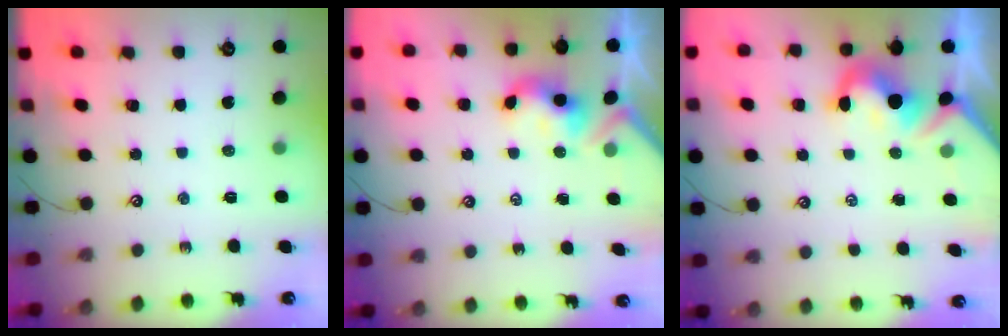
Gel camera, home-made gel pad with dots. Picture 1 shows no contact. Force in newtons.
{"total": 3.4, "press": 3.4, "slide": 0.4}
{"total": 5.3, "press": 5.2, "slide": 0.8}